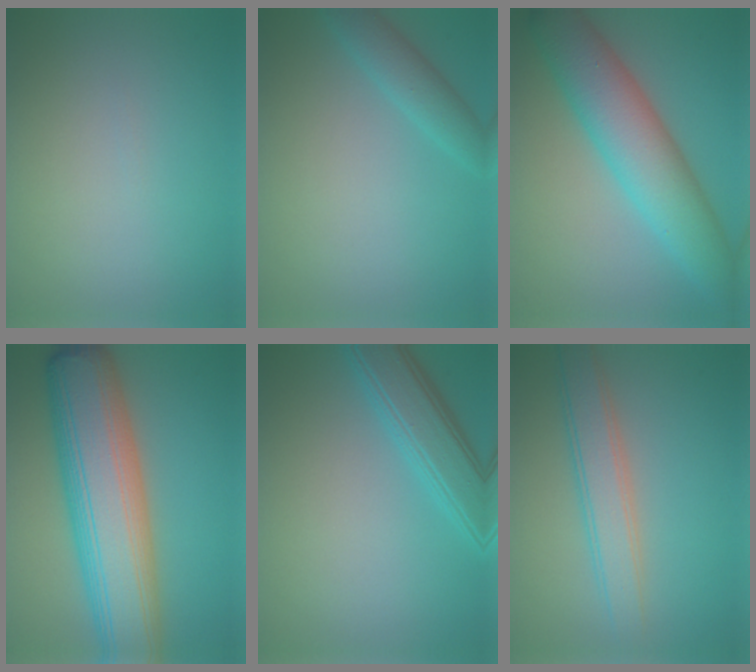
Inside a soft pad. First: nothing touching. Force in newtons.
{"total": 2.1, "press": 2.1, "slide": 0.2}
{"total": 8.6, "press": 8.6, "slide": 0.2}
{"total": 13.1, "press": 13.1, "slide": 0.4}
{"total": 4.7, "press": 4.7, "slide": 0.1}
{"total": 4.2, "press": 4.2, "slide": 0.2}